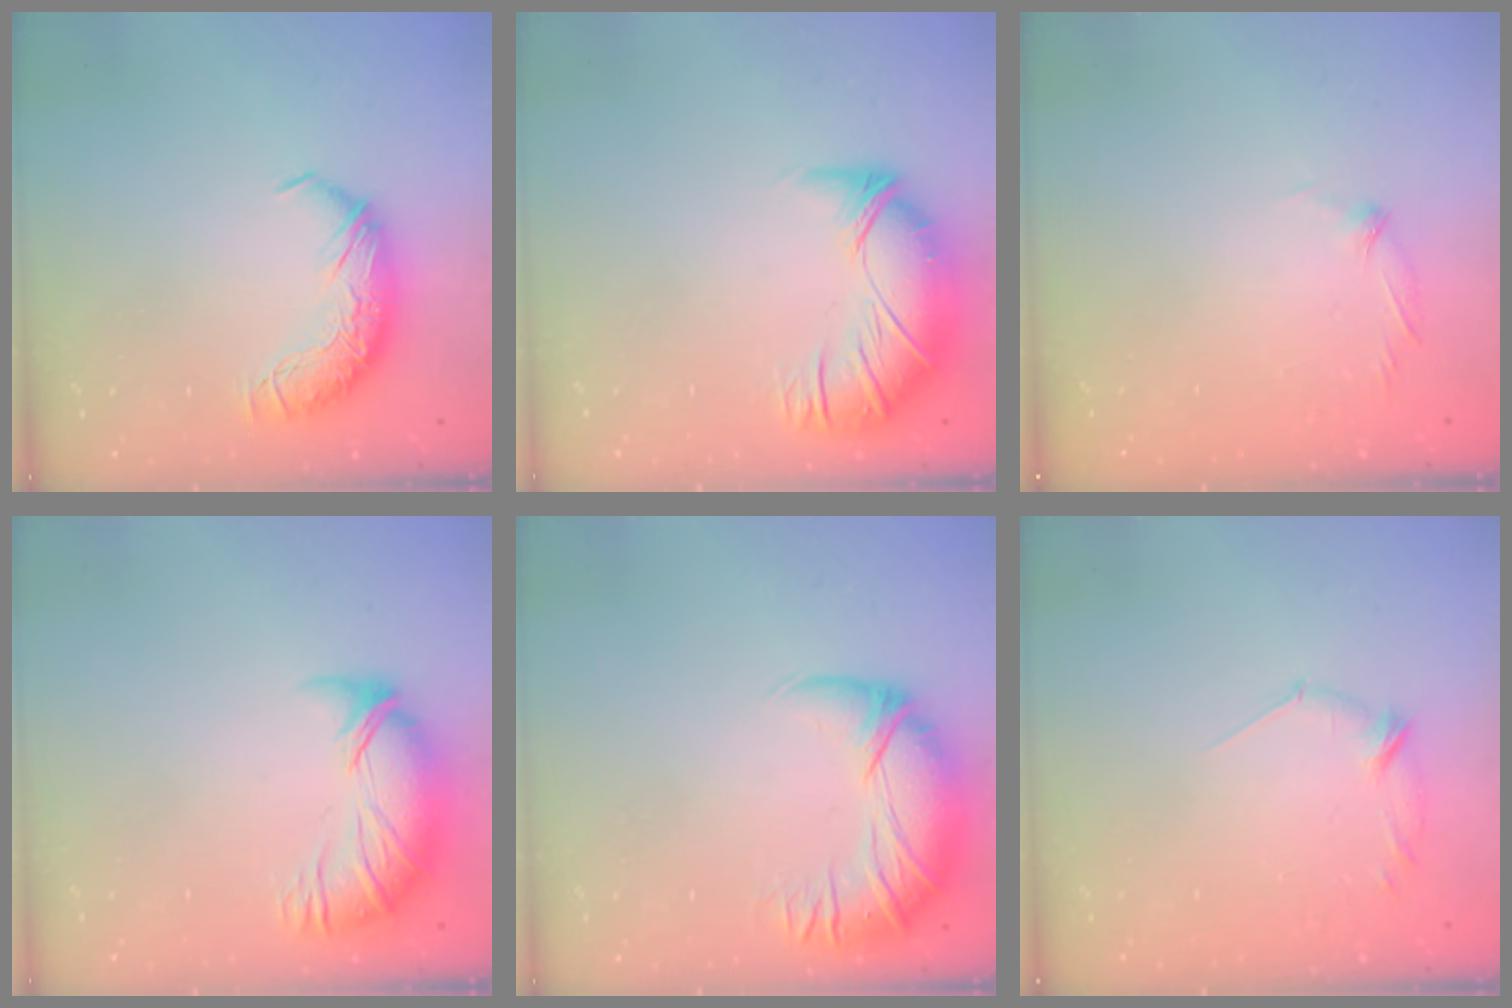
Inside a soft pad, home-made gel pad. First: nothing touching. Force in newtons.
{"total": 2.7, "press": 1.1, "slide": 2.5}
{"total": 7.7, "press": 7.6, "slide": 0.8}
{"total": 4.2, "press": 3.7, "slide": 1.9}
{"total": 3.0, "press": 0.1, "slide": 3.0}
{"total": 7.3, "press": 7.3, "slide": 0.5}